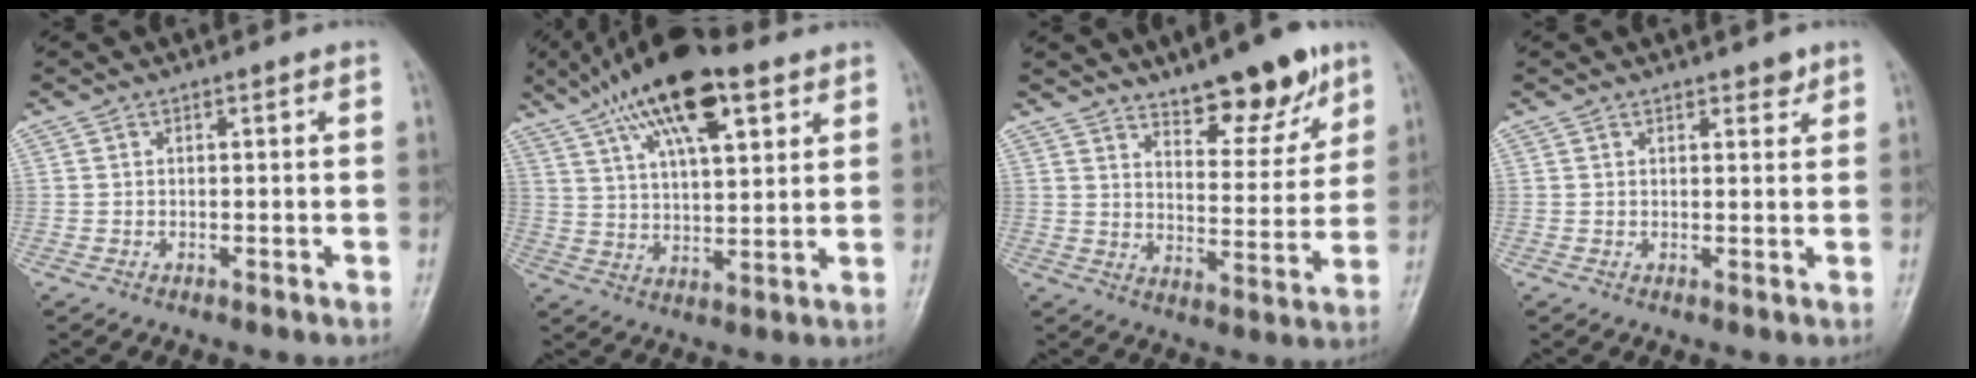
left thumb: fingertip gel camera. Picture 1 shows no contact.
{"total": 17.6, "force": [9.6, 6.8, 13.1], "torque": [-0.209, -0.013, 0.167]}
{"total": 12.4, "force": [8.7, 4.5, 7.6], "torque": [-0.076, -0.060, 0.137]}
{"total": 2.2, "force": [1.6, 1.1, 1.0], "torque": [0.002, -0.009, 0.020]}